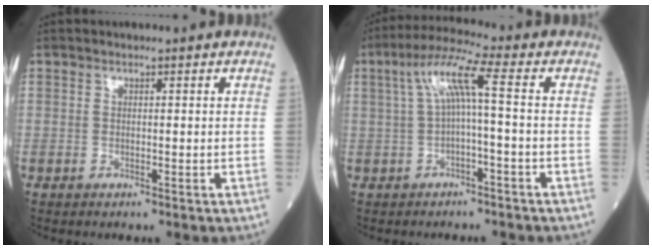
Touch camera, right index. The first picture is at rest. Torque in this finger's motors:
{"motor_torque": [1.01, 0.12, 0.47, 0.14]}